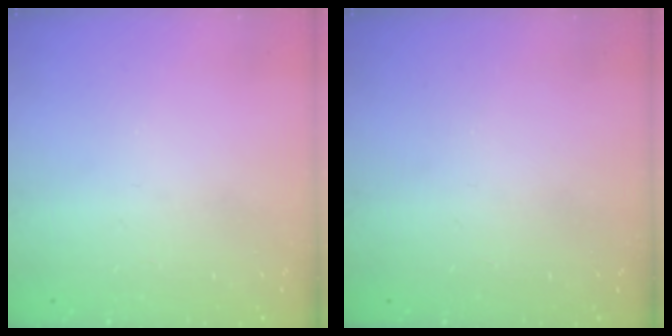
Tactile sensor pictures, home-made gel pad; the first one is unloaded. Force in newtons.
{"total": 0.0}